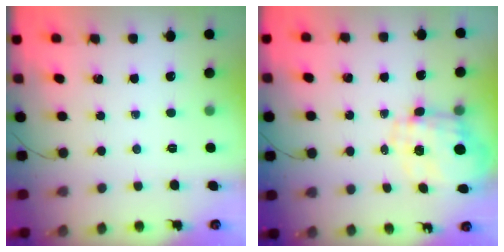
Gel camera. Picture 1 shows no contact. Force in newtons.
{"total": 3.4, "press": 3.1, "slide": 1.4}